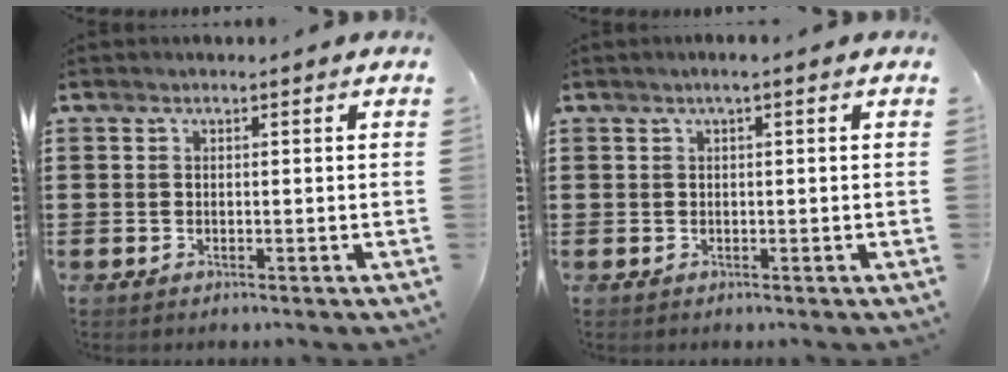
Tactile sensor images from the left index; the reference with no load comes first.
{"total": 1.1, "force": [0.1, -0.1, 1.0], "torque": [-0.017, -0.002, 0.002]}